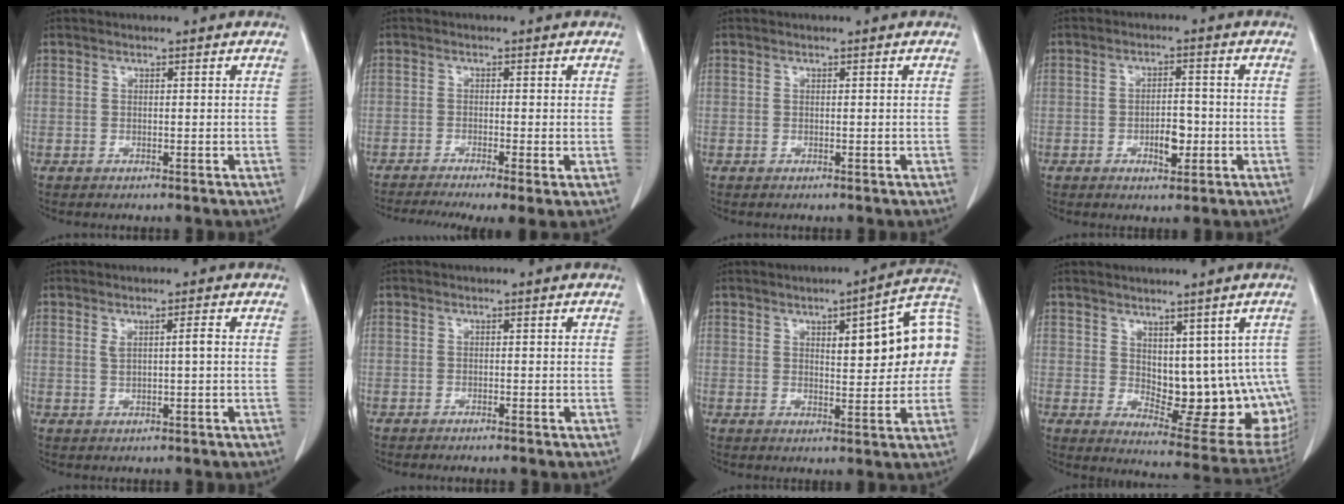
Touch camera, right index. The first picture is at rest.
{"total": 9.0, "force": [-6.1, 1.5, 6.5], "torque": [-0.107, -0.013, -0.099]}
{"total": 0.0}
{"total": 4.2, "force": [-1.3, 1.8, 3.6], "torque": [-0.055, 0.003, -0.017]}
{"total": 2.1, "force": [0.3, 0.1, 2.1], "torque": [-0.038, 0.004, 0.010]}
{"total": 1.0, "force": [-0.9, -0.2, 0.5], "torque": [-0.009, 0.001, -0.014]}
{"total": 14.1, "force": [2.2, 3.8, 13.4], "torque": [-0.174, 0.034, 0.025]}
{"total": 14.5, "force": [0.6, 7.6, 12.3], "torque": [-0.139, -0.010, 0.027]}